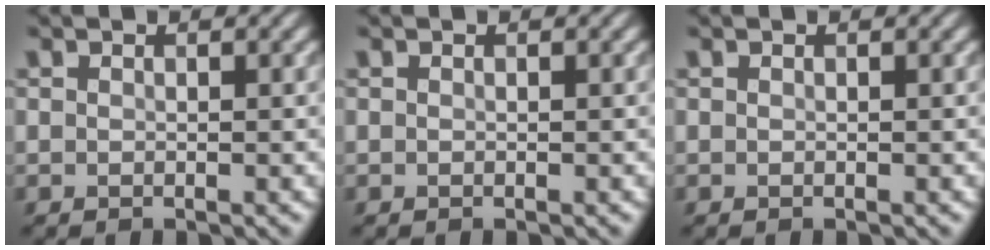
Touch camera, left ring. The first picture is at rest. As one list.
[{"total": 0.0}, {"total": 0.0}]